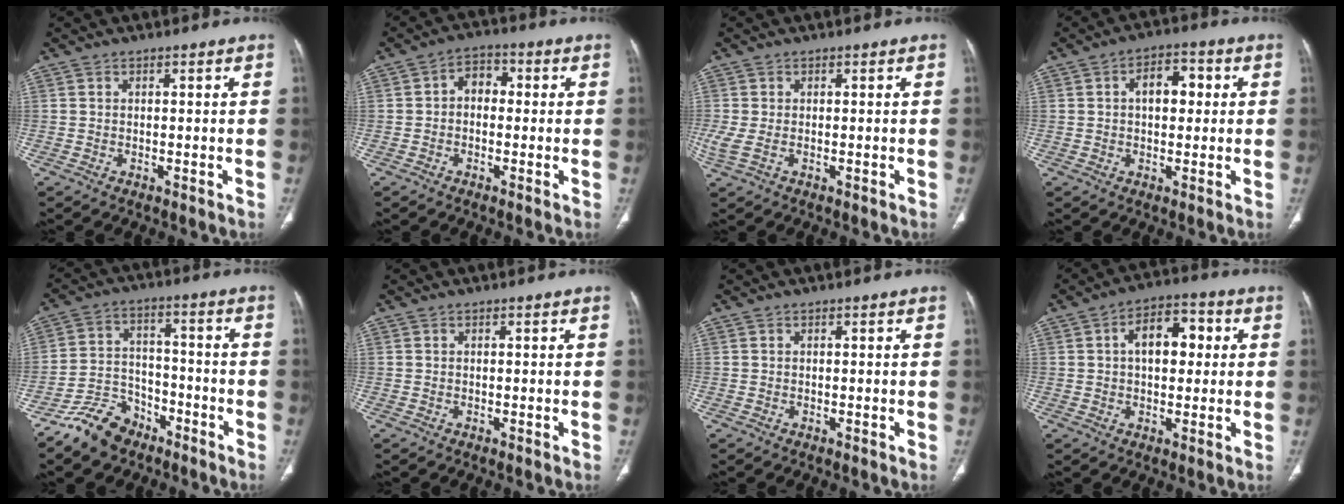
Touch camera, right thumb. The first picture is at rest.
{"total": 4.6, "force": [0.0, 3.4, 3.1], "torque": [-0.029, 0.018, -0.014]}
{"total": 3.1, "force": [-0.5, 1.7, 2.5], "torque": [-0.081, -0.001, -0.006]}
{"total": 6.7, "force": [1.1, 4.1, 5.2], "torque": [-0.058, 0.015, 0.010]}
{"total": 9.8, "force": [-7.3, 5.8, 3.0], "torque": [-0.039, 0.057, -0.139]}
{"total": 0.0}
{"total": 0.0}
{"total": 9.6, "force": [1.7, 5.7, 7.5], "torque": [-0.090, 0.021, 0.021]}